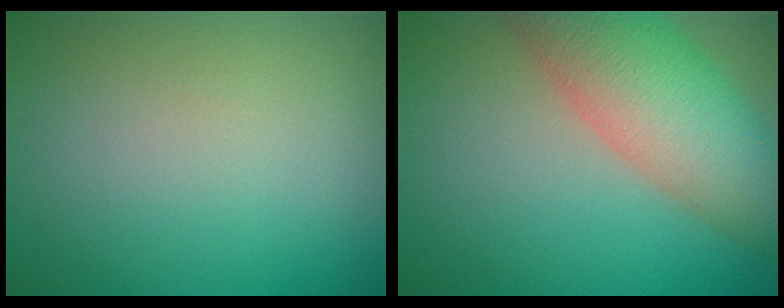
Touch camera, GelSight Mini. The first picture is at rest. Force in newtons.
{"total": 8.3, "press": 8.3, "slide": 0.4}